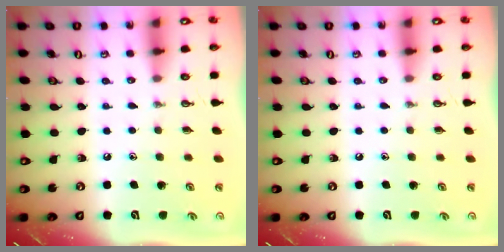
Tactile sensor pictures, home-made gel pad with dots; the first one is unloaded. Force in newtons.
{"total": 0.0}